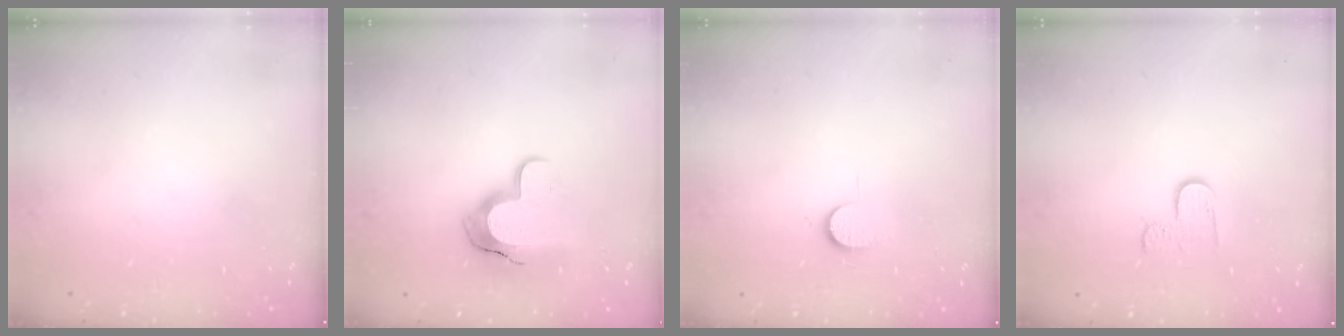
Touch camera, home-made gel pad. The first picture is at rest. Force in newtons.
{"total": 12.1, "press": 12.1, "slide": 0.9}
{"total": 6.3, "press": 6.3, "slide": 0.5}
{"total": 3.7, "press": 3.7, "slide": 0.4}